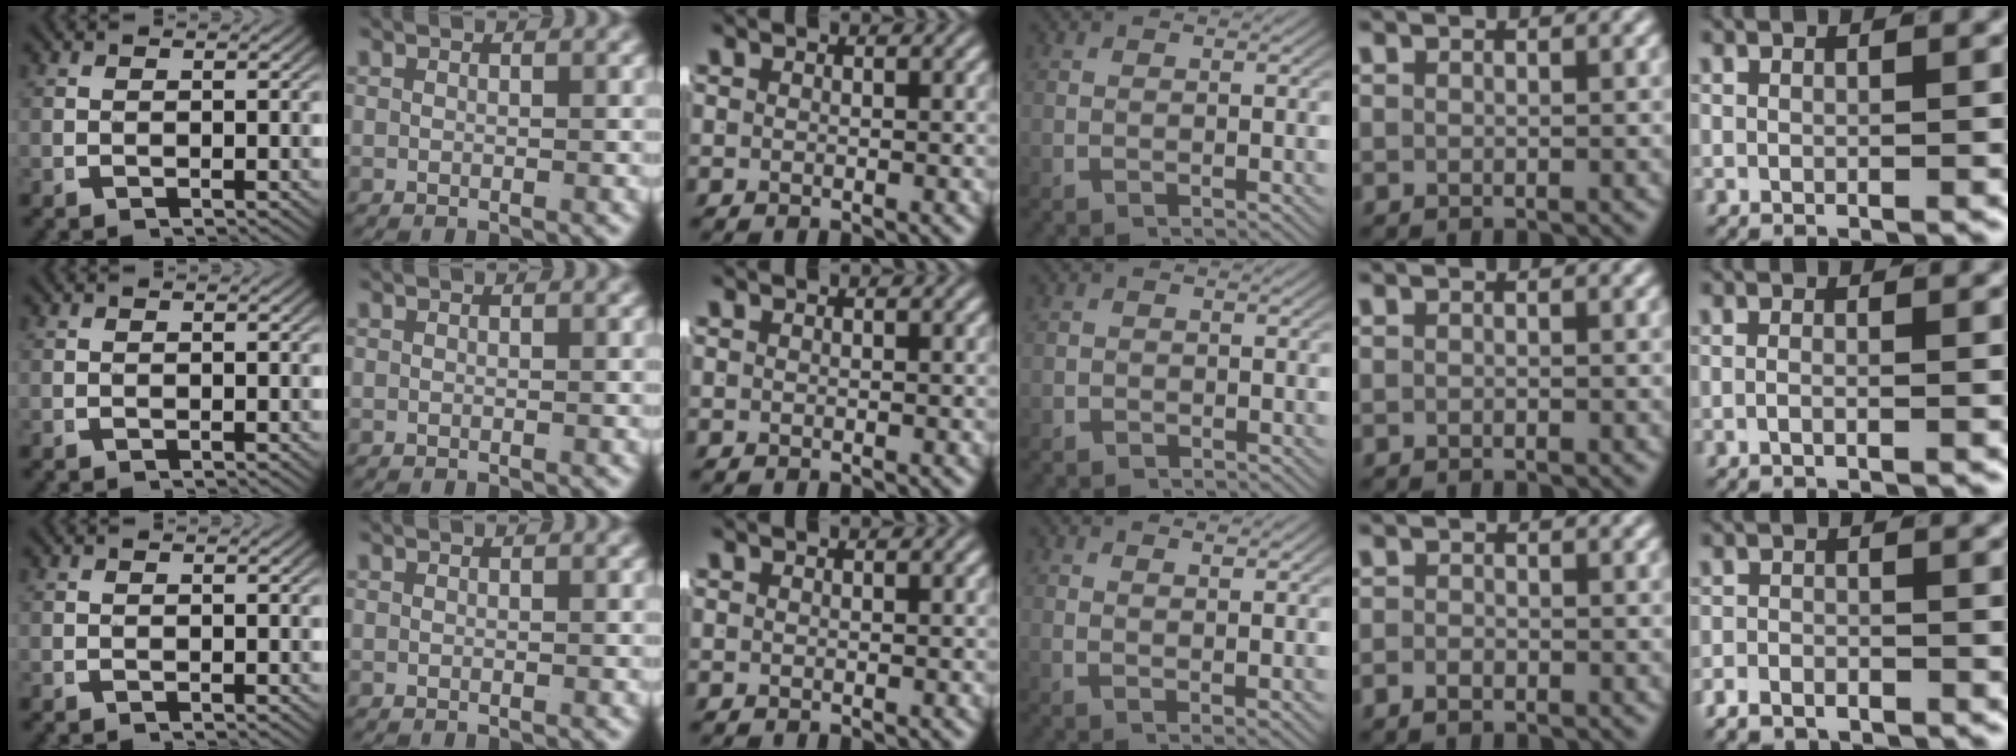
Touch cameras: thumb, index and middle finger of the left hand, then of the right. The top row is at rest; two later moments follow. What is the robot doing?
{"motion": "lift_and_place", "object": "shirt"}